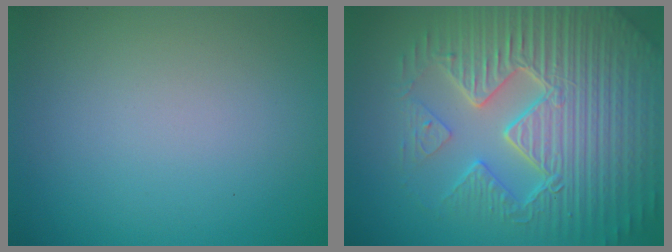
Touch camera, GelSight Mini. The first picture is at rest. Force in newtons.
{"total": 9.7, "press": 6.9, "slide": 6.8}